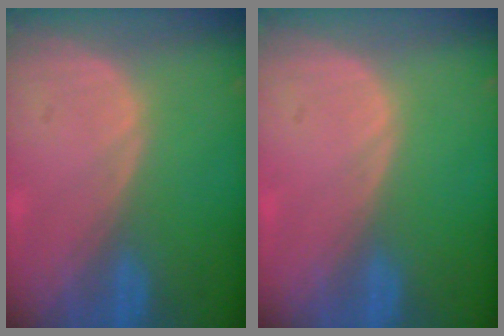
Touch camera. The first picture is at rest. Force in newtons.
{"total": 0.0}